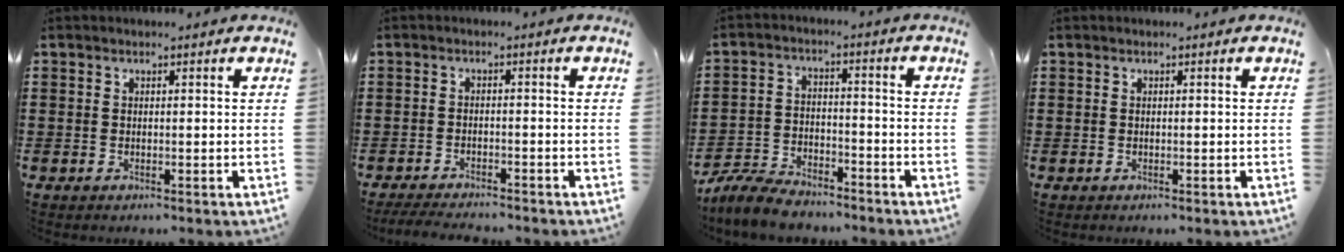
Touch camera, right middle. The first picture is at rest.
{"total": 2.9, "force": [-2.8, 0.1, 0.6], "torque": [-0.020, -0.003, -0.059]}
{"total": 6.6, "force": [-6.2, 1.3, 1.8], "torque": [-0.043, 0.009, -0.123]}
{"total": 0.0}